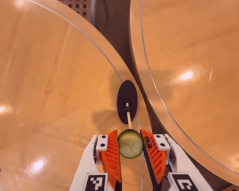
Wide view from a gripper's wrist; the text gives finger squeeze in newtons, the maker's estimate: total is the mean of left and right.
{"total": 8.2, "left": 8.2, "right": 8.1}